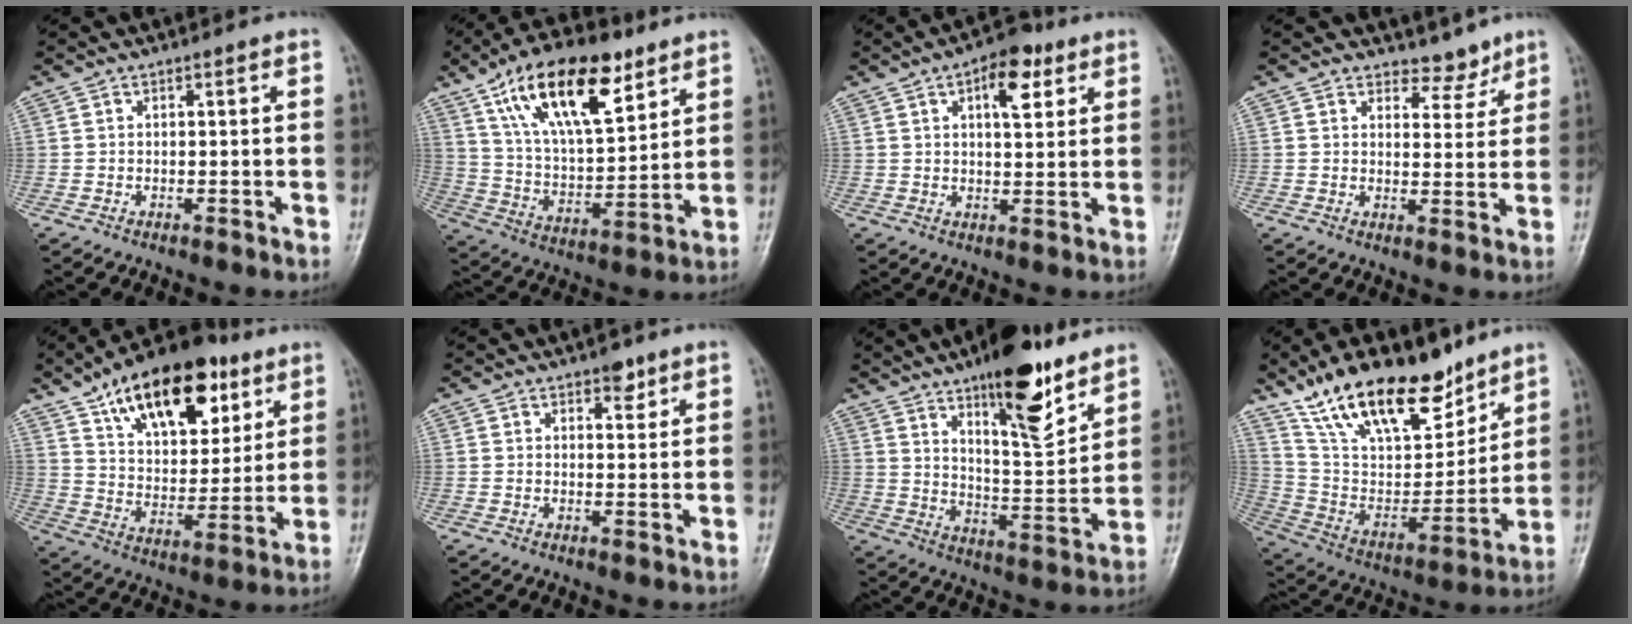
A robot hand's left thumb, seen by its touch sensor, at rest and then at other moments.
{"total": 21.0, "force": [11.4, 9.0, 15.2], "torque": [-0.231, -0.036, 0.207]}
{"total": 8.4, "force": [3.9, 3.9, 6.4], "torque": [-0.071, -0.008, 0.051]}
{"total": 4.3, "force": [3.7, 2.1, 0.5], "torque": [0.020, -0.030, 0.054]}
{"total": 22.3, "force": [12.2, 11.4, 14.7], "torque": [-0.201, -0.034, 0.205]}
{"total": 2.7, "force": [1.8, 1.4, 1.5], "torque": [-0.007, -0.009, 0.024]}
{"total": 16.4, "force": [10.7, 5.0, 11.3], "torque": [-0.141, -0.069, 0.174]}
{"total": 23.3, "force": [16.1, 9.8, 13.6], "torque": [-0.191, -0.061, 0.291]}